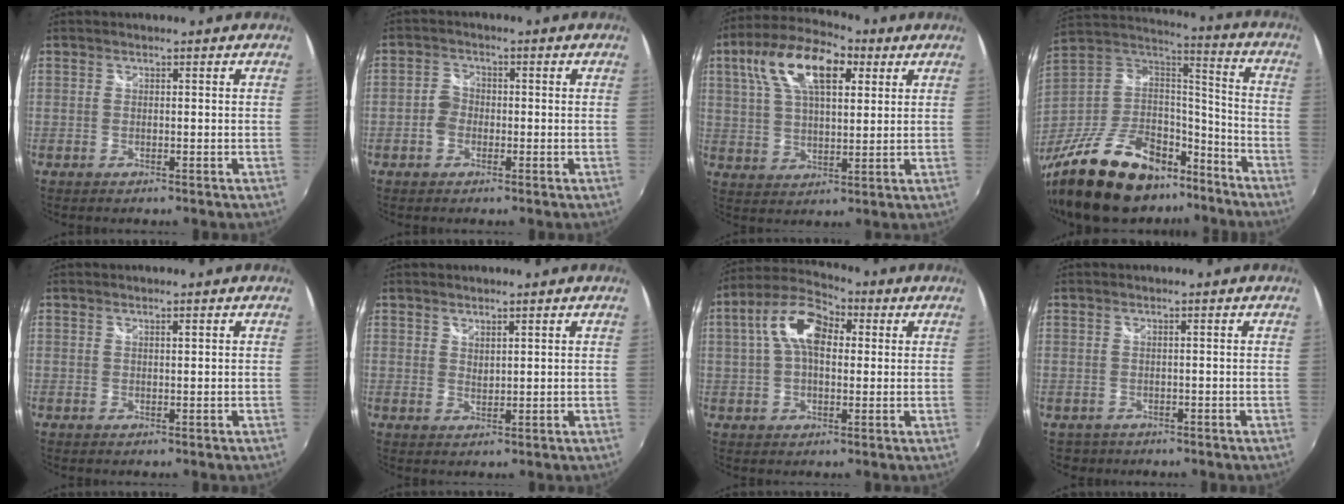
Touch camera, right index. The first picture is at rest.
{"total": 3.0, "force": [-1.1, 2.4, 1.4], "torque": [-0.027, 0.010, -0.023]}
{"total": 15.6, "force": [6.5, 7.3, 12.2], "torque": [-0.232, 0.035, 0.108]}
{"total": 33.0, "force": [-22.6, 16.2, 17.7], "torque": [-0.371, 0.005, -0.349]}
{"total": 0.7, "force": [0.5, 0.0, 0.5], "torque": [-0.007, 0.005, 0.012]}
{"total": 1.8, "force": [1.5, 0.7, 0.7], "torque": [-0.009, 0.000, 0.027]}
{"total": 11.4, "force": [2.4, 6.4, 9.1], "torque": [-0.178, 0.032, 0.036]}
{"total": 1.7, "force": [-0.8, 1.4, 0.4], "torque": [-0.012, -0.003, -0.008]}